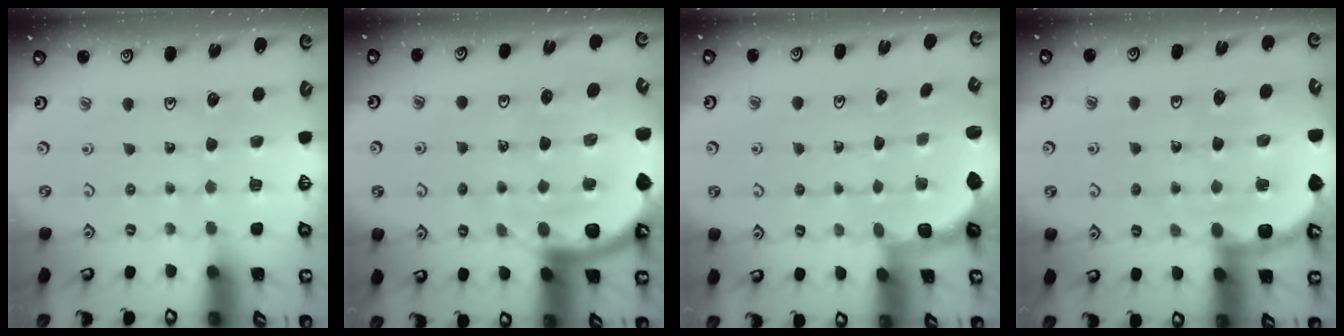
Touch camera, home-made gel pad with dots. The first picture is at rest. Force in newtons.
{"total": 11.7, "press": 11.6, "slide": 1.4}
{"total": 2.7, "press": 2.2, "slide": 1.5}
{"total": 9.9, "press": 9.4, "slide": 3.0}